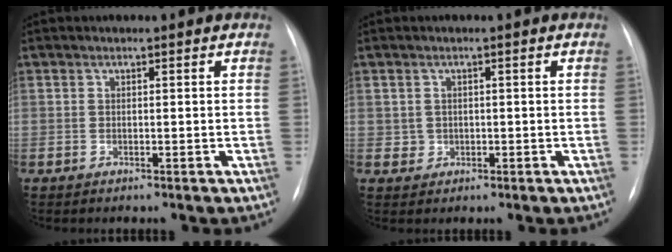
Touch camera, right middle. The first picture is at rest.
{"total": 1.6, "force": [0.0, 1.5, 0.2], "torque": [-0.003, 0.001, 0.005]}